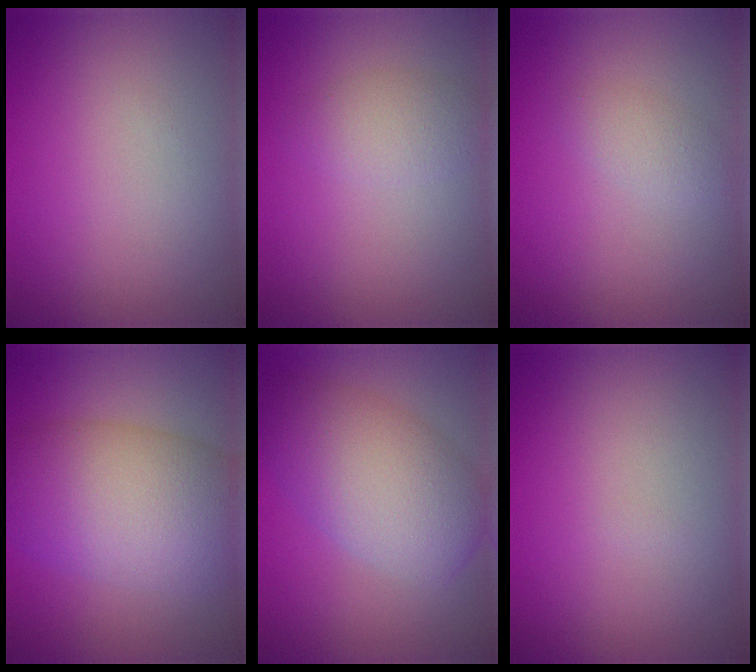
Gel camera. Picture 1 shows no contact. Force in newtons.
{"total": 2.1, "press": 2.1, "slide": 0.1}
{"total": 1.4, "press": 1.4, "slide": 0.1}
{"total": 9.6, "press": 9.6, "slide": 0.2}
{"total": 6.9, "press": 6.9, "slide": 0.4}
{"total": 0.0}